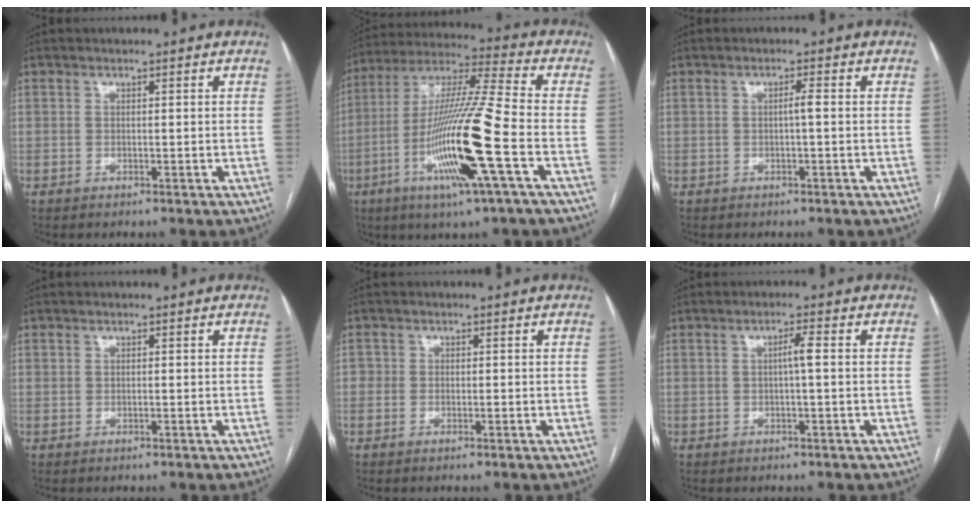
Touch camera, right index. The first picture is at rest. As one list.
[{"total": 18.5, "force": [-5.9, -0.3, 17.5], "torque": [-0.347, -0.016, -0.116]}, {"total": 1.3, "force": [-0.1, -0.1, 1.3], "torque": [-0.022, 0.002, -0.002]}, {"total": 0.0}, {"total": 1.4, "force": [-0.3, 1.1, 0.8], "torque": [-0.007, 0.003, -0.008]}, {"total": 2.1, "force": [0.0, 0.0, 2.1], "torque": [-0.035, 0.003, 0.001]}]